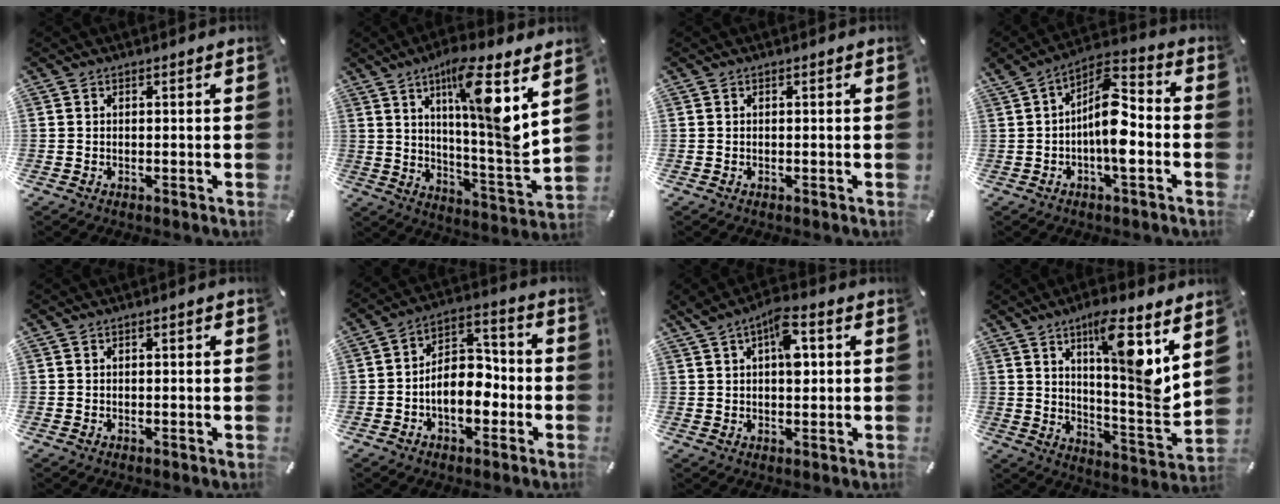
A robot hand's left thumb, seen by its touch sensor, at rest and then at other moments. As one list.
[{"total": 15.2, "force": [7.9, 1.1, 13.0], "torque": [-0.206, -0.056, 0.114]}, {"total": 0.0}, {"total": 12.0, "force": [-1.9, 4.7, 10.9], "torque": [-0.201, 0.003, -0.036]}, {"total": 0.9, "force": [0.0, 0.3, 0.9], "torque": [-0.016, 0.003, -0.001]}, {"total": 10.5, "force": [-2.7, 7.3, 7.1], "torque": [-0.100, 0.017, -0.046]}, {"total": 7.8, "force": [2.2, 4.1, 6.3], "torque": [-0.085, -0.002, 0.031]}, {"total": 13.7, "force": [7.6, 1.7, 11.2], "torque": [-0.156, -0.069, 0.117]}]